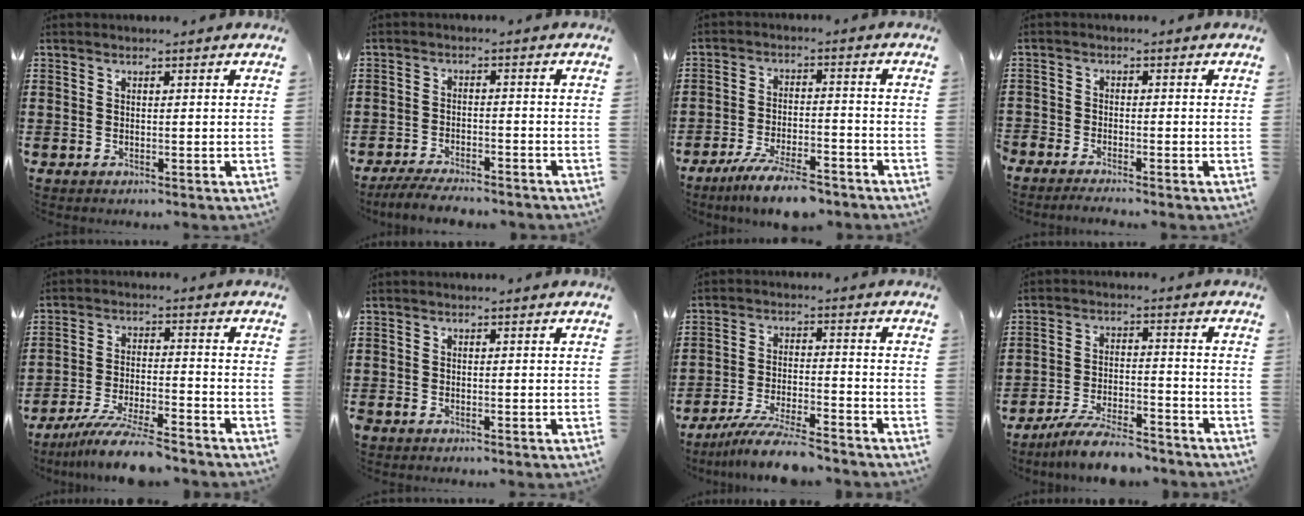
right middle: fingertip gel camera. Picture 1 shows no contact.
{"total": 3.9, "force": [-3.7, 0.2, 1.1], "torque": [-0.024, -0.002, -0.075]}
{"total": 7.2, "force": [-6.1, 0.9, 3.8], "torque": [-0.075, -0.002, -0.113]}
{"total": 2.1, "force": [-2.1, 0.1, 0.0], "torque": [-0.005, 0.001, -0.044]}
{"total": 8.7, "force": [-7.5, 0.4, 4.4], "torque": [-0.083, 0.002, -0.143]}
{"total": 0.6, "force": [-0.5, 0.3, 0.2], "torque": [-0.004, 0.000, -0.011]}
{"total": 7.5, "force": [-6.7, 0.3, 3.4], "torque": [-0.066, -0.002, -0.125]}
{"total": 6.9, "force": [-6.2, 0.8, 2.8], "torque": [-0.058, 0.004, -0.119]}